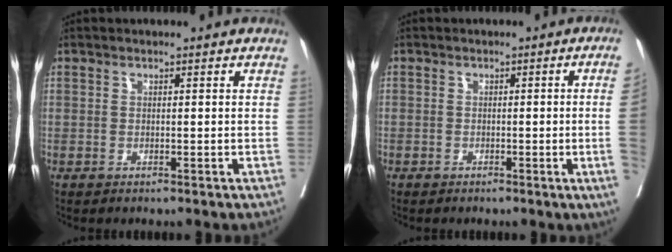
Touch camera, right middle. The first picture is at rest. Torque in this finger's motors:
{"motor_torque": [0.45, -0.39, -0.86, -0.21]}